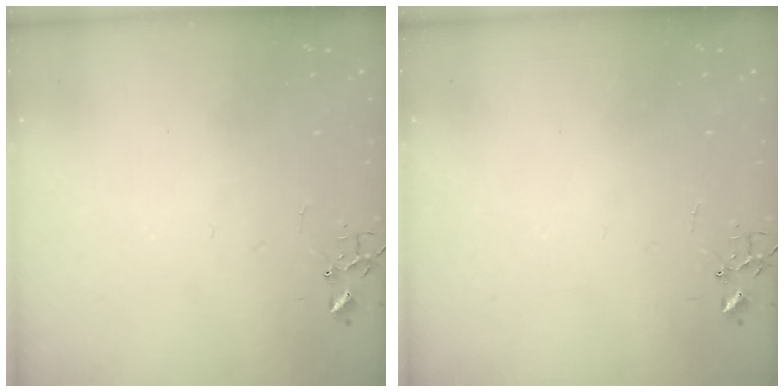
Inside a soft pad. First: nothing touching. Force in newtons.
{"total": 0.0}